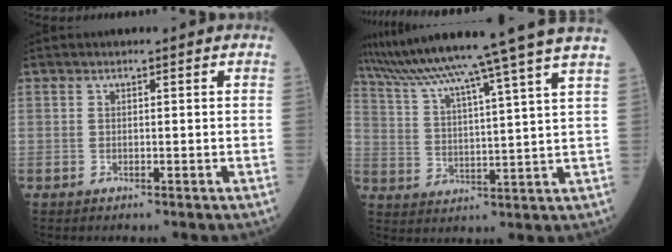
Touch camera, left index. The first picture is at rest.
{"total": 19.6, "force": [16.7, -3.0, 10.0], "torque": [-0.172, -0.027, 0.240]}